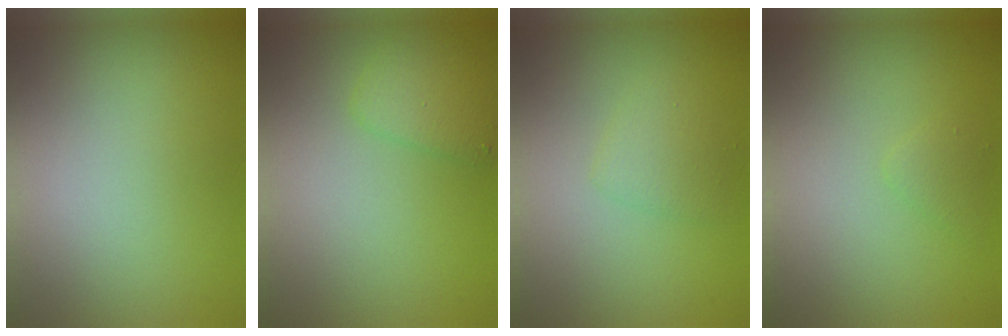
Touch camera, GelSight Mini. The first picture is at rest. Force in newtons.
{"total": 2.4, "press": 2.4, "slide": 0.1}
{"total": 1.6, "press": 1.6, "slide": 0.1}
{"total": 0.9, "press": 0.9, "slide": 0.0}